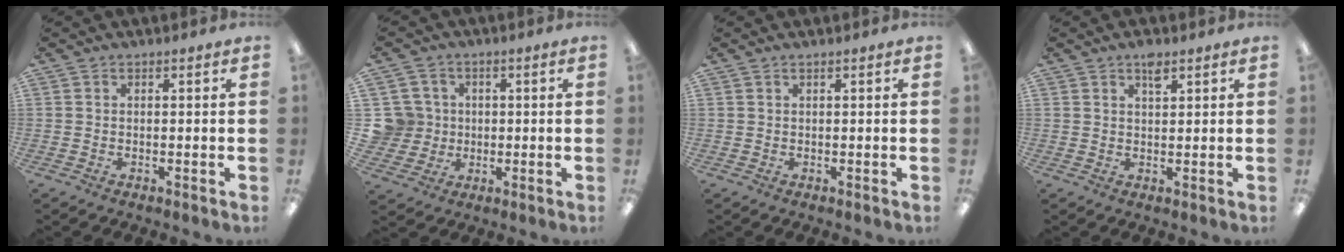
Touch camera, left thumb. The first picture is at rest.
{"total": 8.0, "force": [1.1, 7.8, 1.0], "torque": [-0.052, 0.006, 0.026]}
{"total": 0.7, "force": [0.4, 0.0, 0.6], "torque": [-0.010, -0.001, 0.007]}
{"total": 2.1, "force": [1.5, 0.5, 1.2], "torque": [-0.022, -0.003, 0.026]}